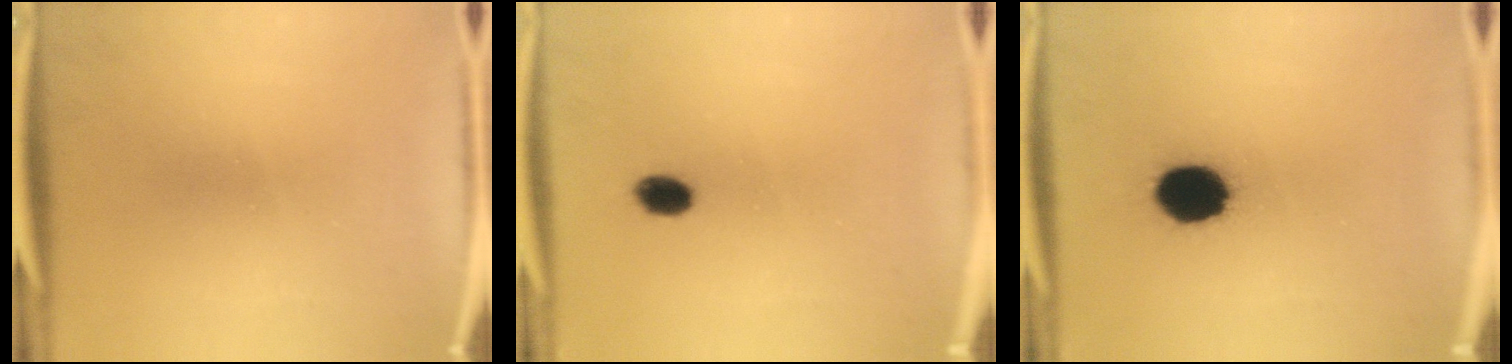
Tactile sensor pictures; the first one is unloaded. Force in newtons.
{"total": 3.3}
{"total": 13.0}